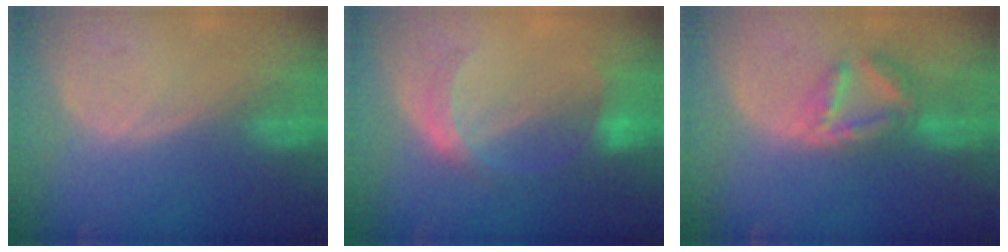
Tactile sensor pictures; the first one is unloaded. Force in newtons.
{"total": 6.1, "press": 5.5, "slide": 2.8}
{"total": 6.9, "press": 6.1, "slide": 3.4}